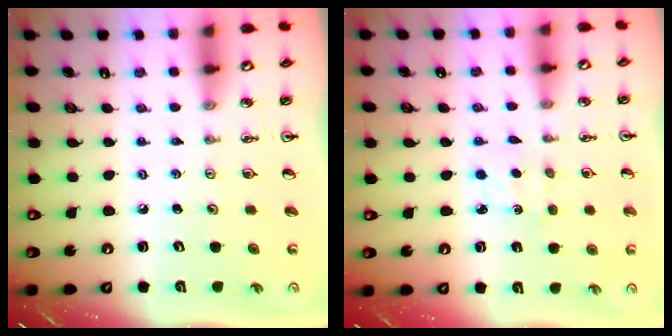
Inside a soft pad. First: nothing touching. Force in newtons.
{"total": 0.9, "press": 0.9, "slide": 0.2}